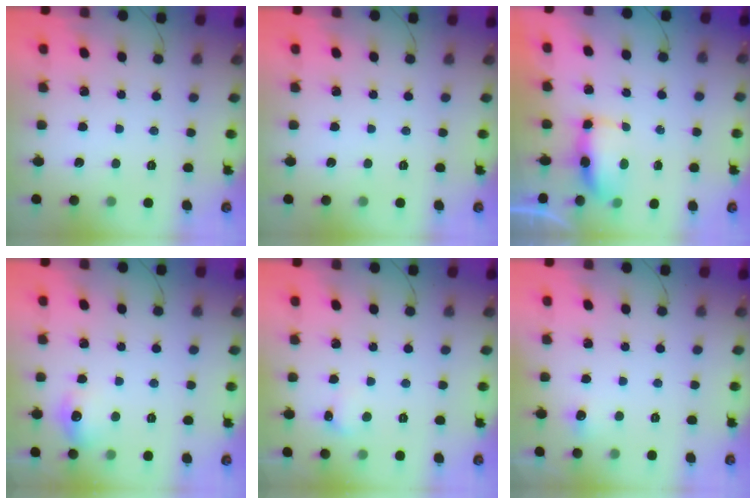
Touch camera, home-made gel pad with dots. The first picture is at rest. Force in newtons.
{"total": 0.0}
{"total": 8.6, "press": 7.0, "slide": 5.0}
{"total": 8.1, "press": 8.1, "slide": 0.5}
{"total": 5.2, "press": 5.0, "slide": 1.4}
{"total": 4.6, "press": 4.4, "slide": 1.6}